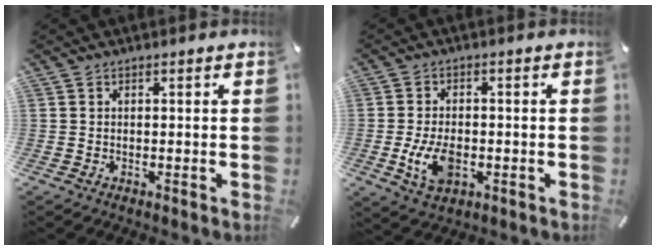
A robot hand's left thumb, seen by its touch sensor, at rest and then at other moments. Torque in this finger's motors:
{"motor_torque": [0.15, 0.16, 0.25, 0.19, 0.09]}